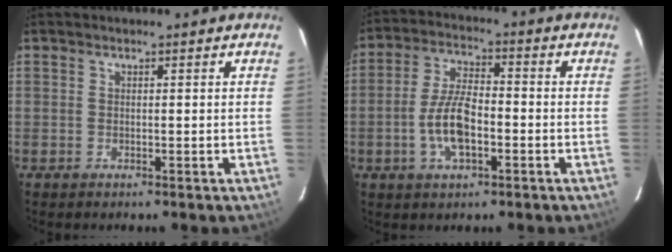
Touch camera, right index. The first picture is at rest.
{"total": 8.9, "force": [-2.7, 3.6, 7.7], "torque": [-0.157, 0.005, -0.050]}